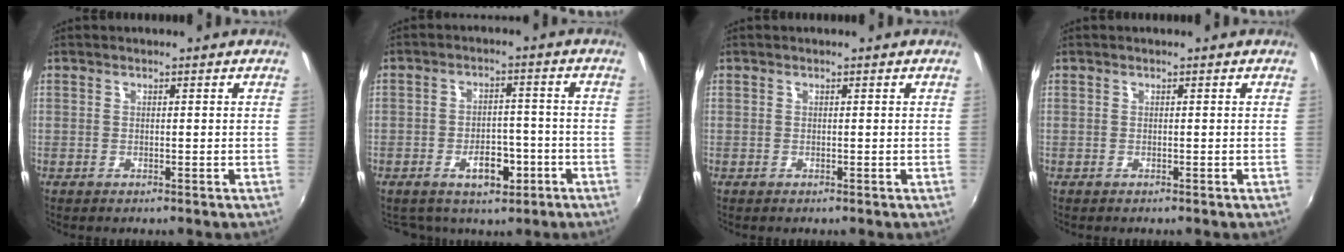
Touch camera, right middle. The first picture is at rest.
{"total": 6.6, "force": [-3.5, 4.3, 3.6], "torque": [-0.063, 0.013, -0.037]}
{"total": 0.0}
{"total": 0.0}